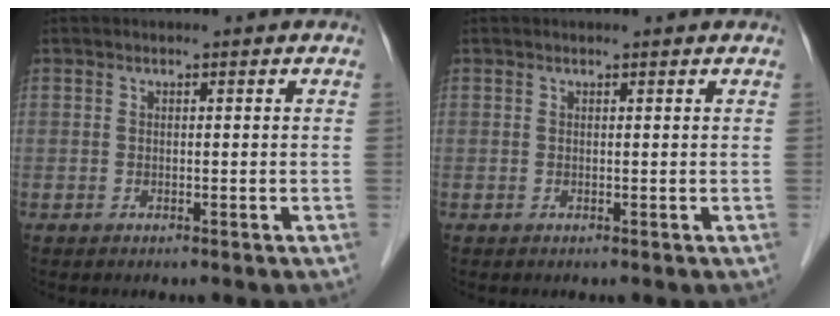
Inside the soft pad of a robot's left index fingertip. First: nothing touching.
{"total": 0.7, "force": [0.7, 0.0, 0.1], "torque": [-0.007, 0.001, 0.007]}